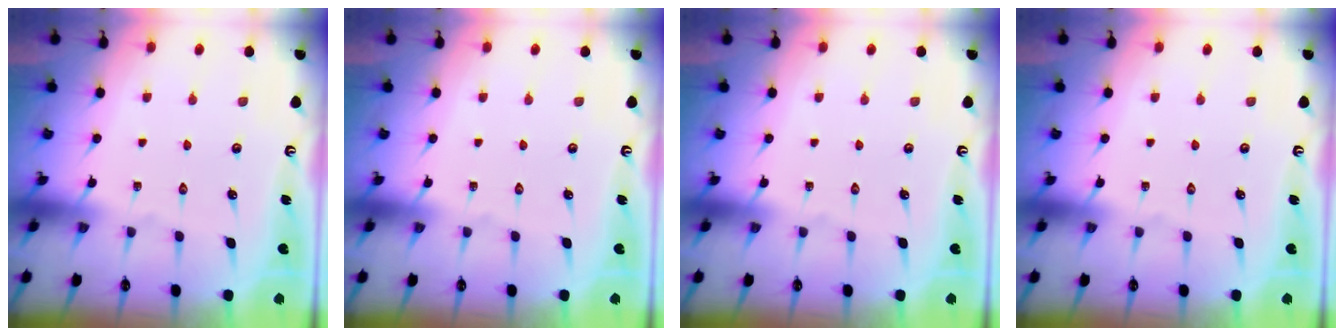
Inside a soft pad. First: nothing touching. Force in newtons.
{"total": 0.0}
{"total": 0.0}
{"total": 0.0}